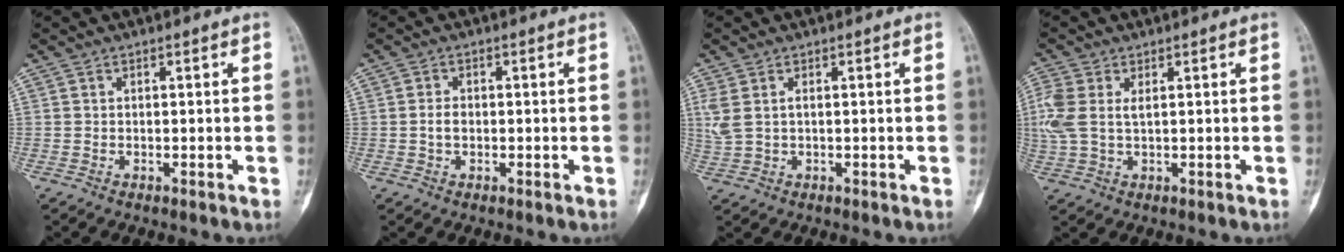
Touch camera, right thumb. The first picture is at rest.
{"total": 2.1, "force": [-0.3, 1.4, 1.5], "torque": [-0.021, 0.003, -0.007]}
{"total": 4.1, "force": [1.0, 2.2, 3.3], "torque": [-0.097, 0.009, 0.027]}
{"total": 7.4, "force": [1.6, 4.2, 5.9], "torque": [-0.162, 0.014, 0.040]}